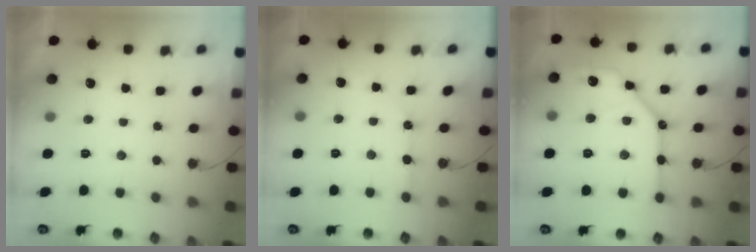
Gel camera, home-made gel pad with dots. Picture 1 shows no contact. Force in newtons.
{"total": 3.5, "press": 3.5, "slide": 0.5}
{"total": 15.0, "press": 14.9, "slide": 1.7}